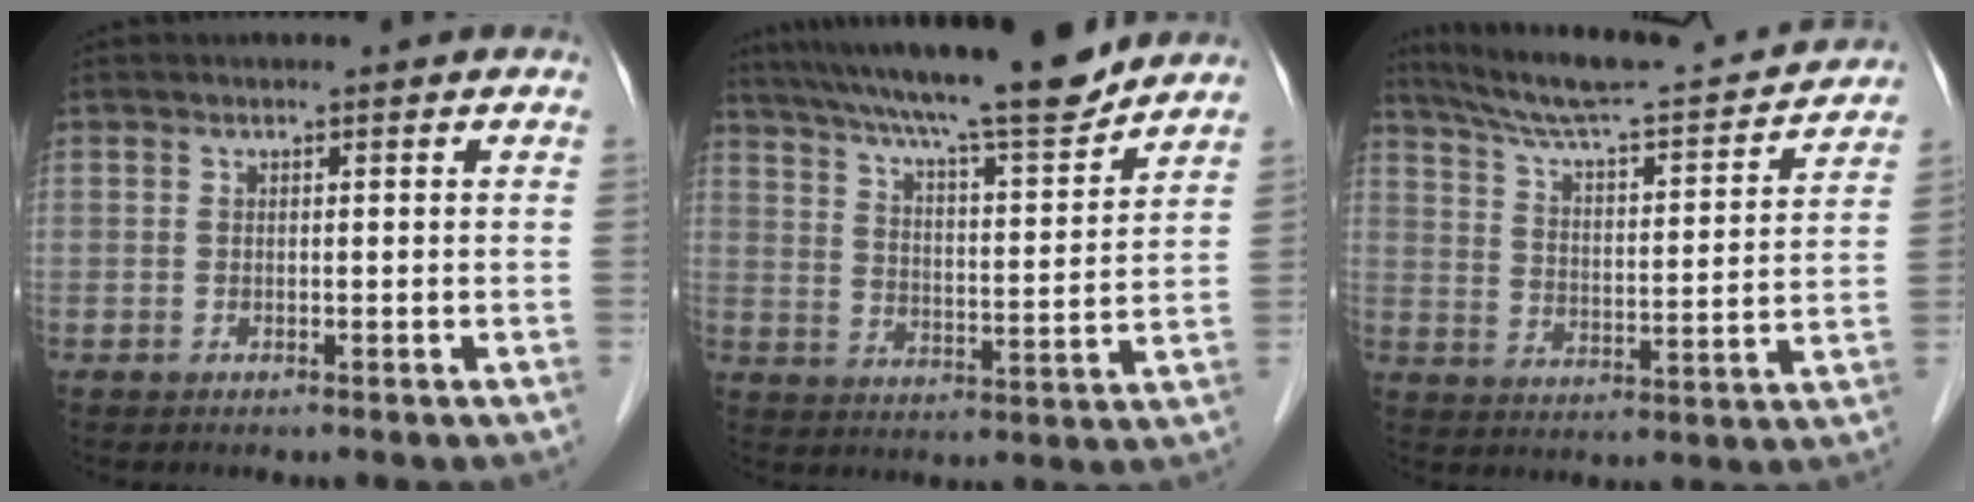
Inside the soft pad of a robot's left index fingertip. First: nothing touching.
{"total": 17.9, "force": [15.5, 0.4, 9.0], "torque": [-0.151, -0.002, 0.235]}
{"total": 19.9, "force": [18.3, 1.3, 7.7], "torque": [-0.128, -0.013, 0.263]}